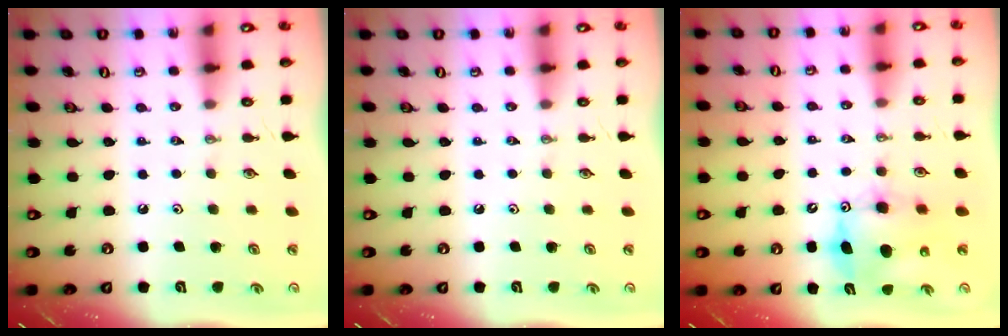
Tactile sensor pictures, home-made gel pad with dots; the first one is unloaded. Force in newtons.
{"total": 0.0}
{"total": 8.9, "press": 8.9, "slide": 0.7}